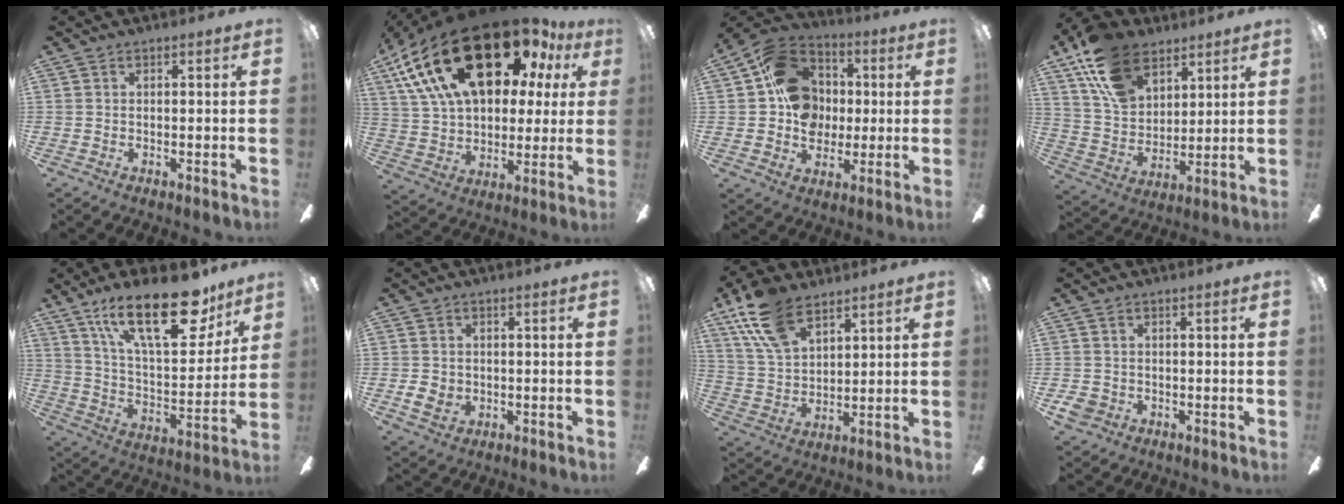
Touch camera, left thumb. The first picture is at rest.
{"total": 30.6, "force": [16.1, 15.9, 20.5], "torque": [-0.390, -0.088, 0.293]}
{"total": 16.6, "force": [1.8, 14.2, 8.4], "torque": [-0.147, 0.019, 0.041]}
{"total": 17.1, "force": [10.9, 10.6, 8.0], "torque": [-0.167, -0.037, 0.211]}
{"total": 26.2, "force": [15.7, 10.7, 18.0], "torque": [-0.274, -0.081, 0.266]}
{"total": 4.4, "force": [-0.9, 3.8, 2.2], "torque": [-0.035, 0.004, -0.016]}
{"total": 14.8, "force": [9.6, 7.6, 8.3], "torque": [-0.182, -0.024, 0.182]}
{"total": 3.1, "force": [-1.1, 2.7, 1.2], "torque": [-0.025, 0.005, -0.021]}